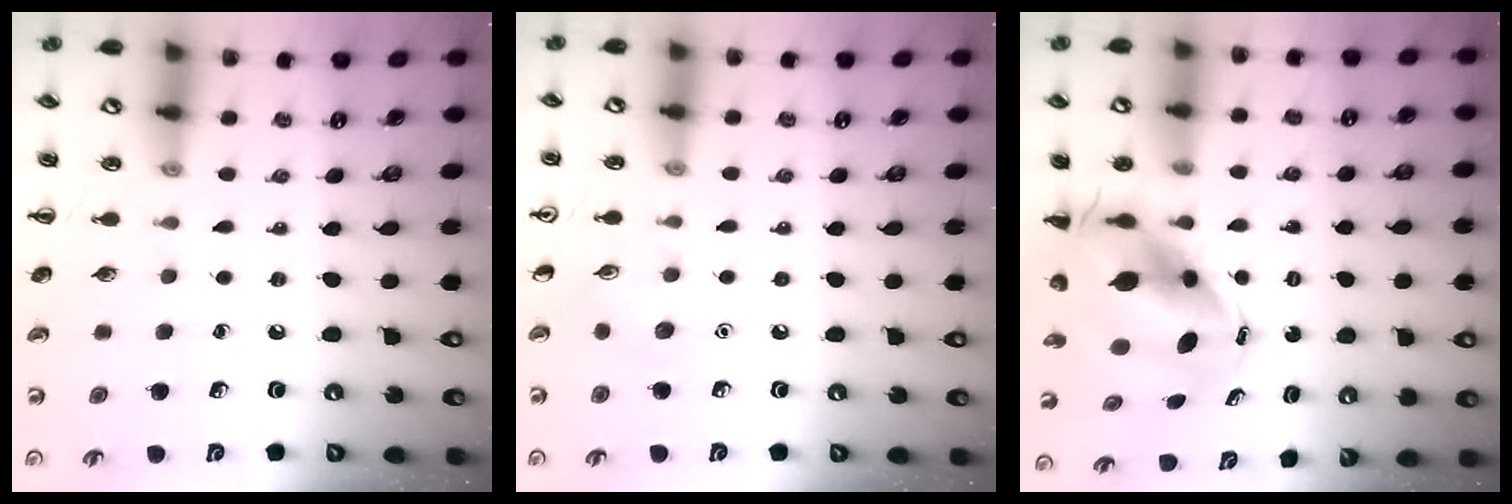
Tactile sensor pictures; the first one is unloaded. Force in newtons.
{"total": 4.0, "press": 3.8, "slide": 1.4}
{"total": 8.1, "press": 7.8, "slide": 2.4}